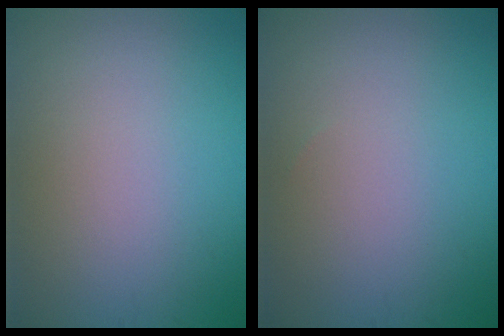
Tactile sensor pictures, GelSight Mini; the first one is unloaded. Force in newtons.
{"total": 0.0}